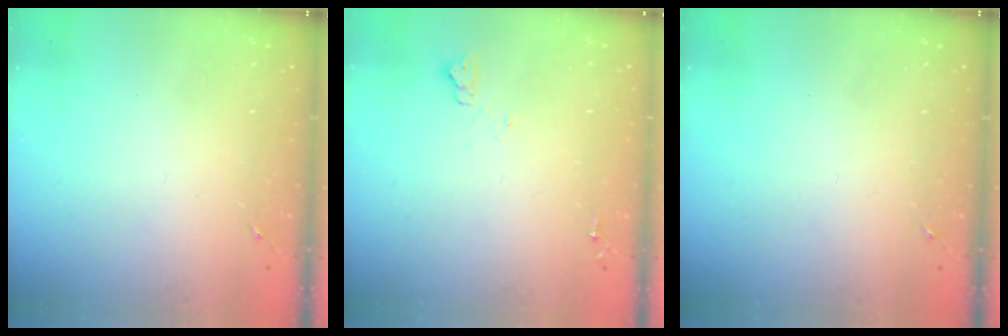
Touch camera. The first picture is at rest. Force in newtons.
{"total": 5.4, "press": 5.4, "slide": 0.7}
{"total": 0.0}